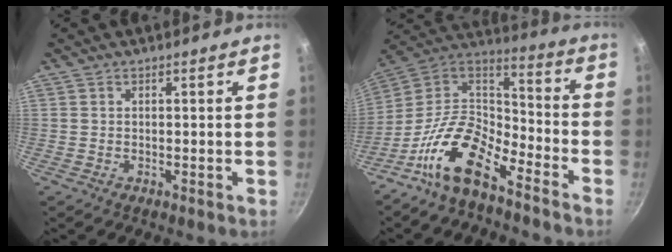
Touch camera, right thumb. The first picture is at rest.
{"total": 16.2, "force": [-10.2, 7.5, 10.1], "torque": [-0.169, 0.087, -0.209]}